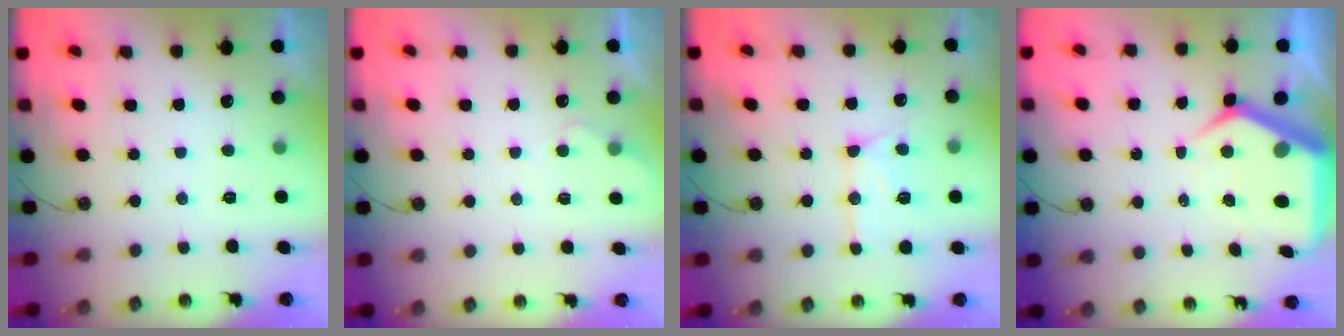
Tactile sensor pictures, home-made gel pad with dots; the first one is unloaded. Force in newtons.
{"total": 3.8, "press": 3.7, "slide": 0.5}
{"total": 13.5, "press": 13.4, "slide": 1.3}
{"total": 10.1, "press": 10.1, "slide": 1.2}